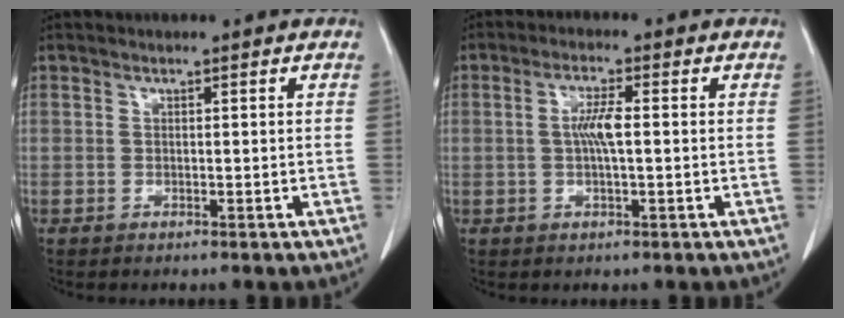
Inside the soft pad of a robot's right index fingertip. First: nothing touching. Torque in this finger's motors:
{"motor_torque": [0.90, -0.18, 0.37, 0.05]}